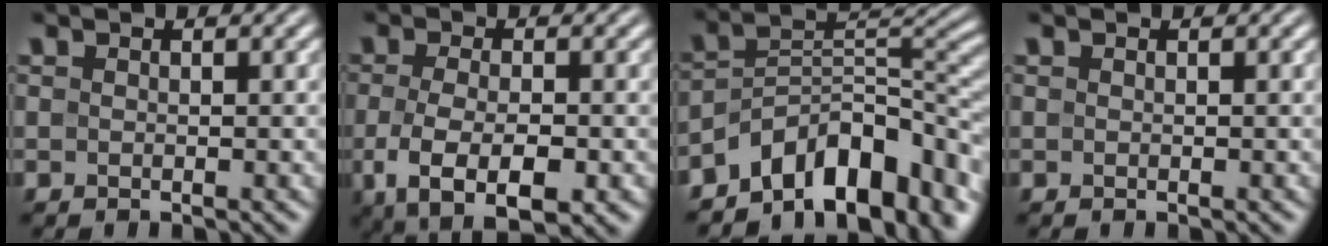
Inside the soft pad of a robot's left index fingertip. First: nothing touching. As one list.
[{"total": 6.3, "force": [-2.2, 2.8, 5.2], "torque": [-0.103, -0.013, -0.037]}, {"total": 11.6, "force": [-7.1, 6.1, 6.8], "torque": [-0.091, 0.012, -0.135]}, {"total": 0.0}]